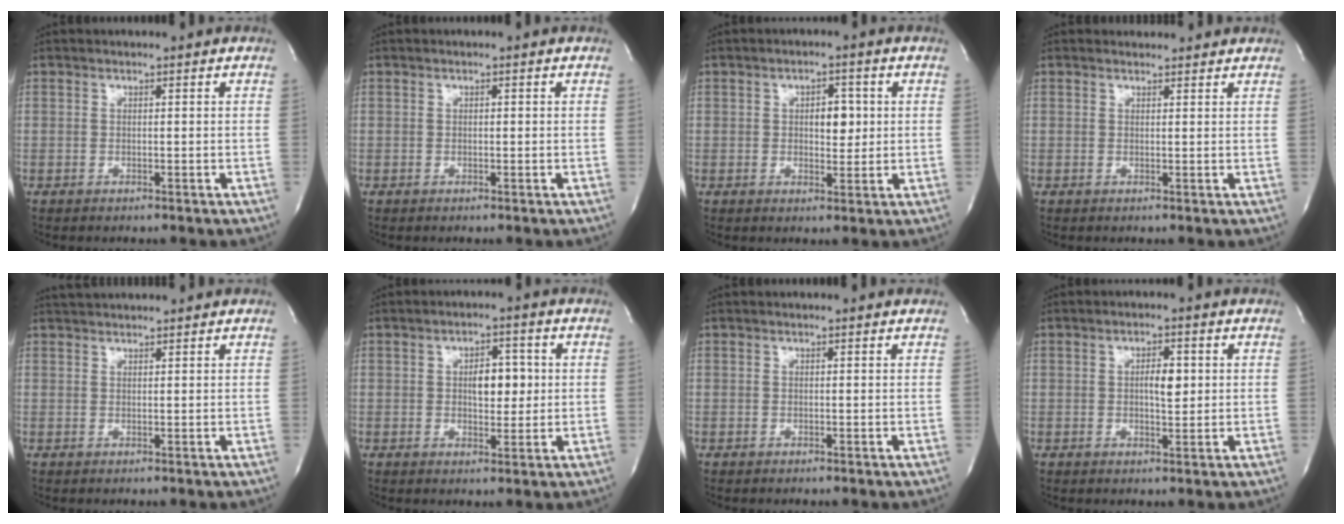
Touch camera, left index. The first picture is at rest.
{"total": 0.0}
{"total": 3.9, "force": [0.5, 2.1, 3.3], "torque": [-0.045, 0.001, 0.008]}
{"total": 2.7, "force": [2.6, 0.8, 0.1], "torque": [-0.010, 0.010, 0.027]}
{"total": 4.1, "force": [4.0, 0.2, 1.0], "torque": [-0.019, 0.032, 0.065]}
{"total": 4.9, "force": [0.5, 2.5, 4.2], "torque": [-0.059, 0.004, 0.011]}
{"total": 0.7, "force": [0.7, 0.0, 0.0], "torque": [-0.006, -0.002, 0.003]}
{"total": 3.3, "force": [0.4, 1.2, 3.0], "torque": [-0.049, -0.001, 0.005]}